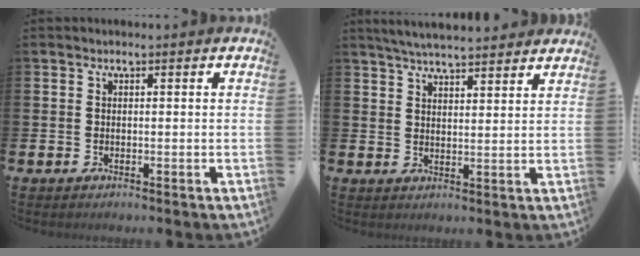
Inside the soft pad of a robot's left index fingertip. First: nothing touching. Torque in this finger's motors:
{"motor_torque": [0.47, -1.67, 0.46, 0.19]}